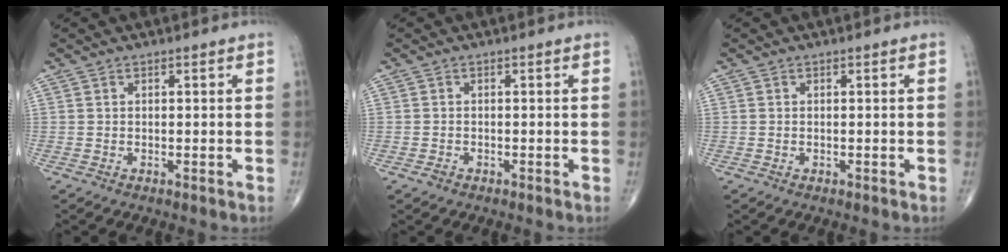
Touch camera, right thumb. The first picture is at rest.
{"total": 0.9, "force": [-0.6, 0.7, 0.3], "torque": [-0.007, 0.001, -0.013]}
{"total": 0.0}